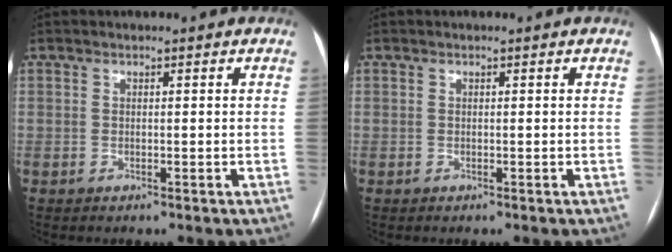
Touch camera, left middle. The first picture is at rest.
{"total": 0.0}